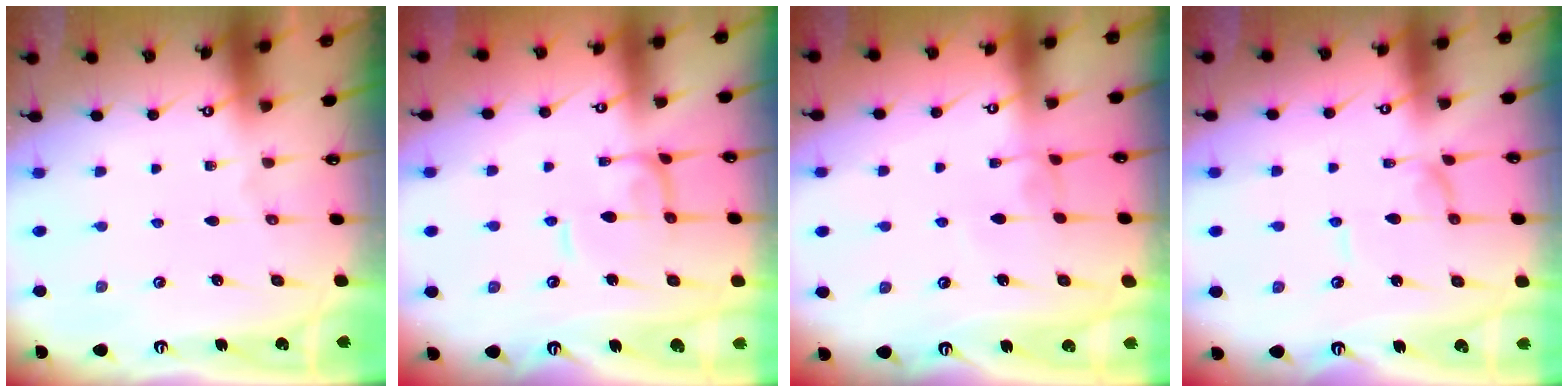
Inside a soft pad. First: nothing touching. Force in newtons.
{"total": 0.0}
{"total": 0.0}
{"total": 0.0}